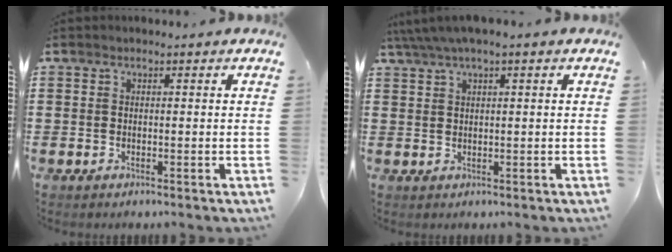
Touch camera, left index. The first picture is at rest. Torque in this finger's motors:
{"motor_torque": [1.82, -0.32, 0.75, 0.21]}